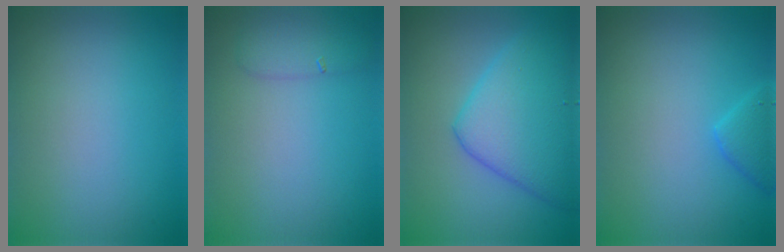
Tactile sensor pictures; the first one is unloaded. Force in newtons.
{"total": 1.9, "press": 1.9, "slide": 0.1}
{"total": 7.2, "press": 7.2, "slide": 0.3}
{"total": 1.9, "press": 1.9, "slide": 0.1}